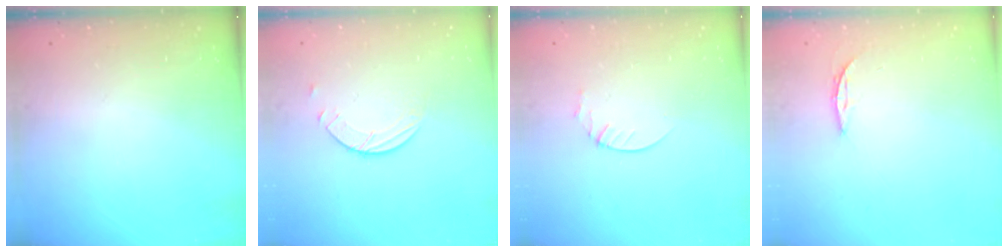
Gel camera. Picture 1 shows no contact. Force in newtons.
{"total": 2.5, "press": 2.4, "slide": 0.2}
{"total": 2.1, "press": 2.1, "slide": 0.2}
{"total": 3.6, "press": 3.6, "slide": 0.3}